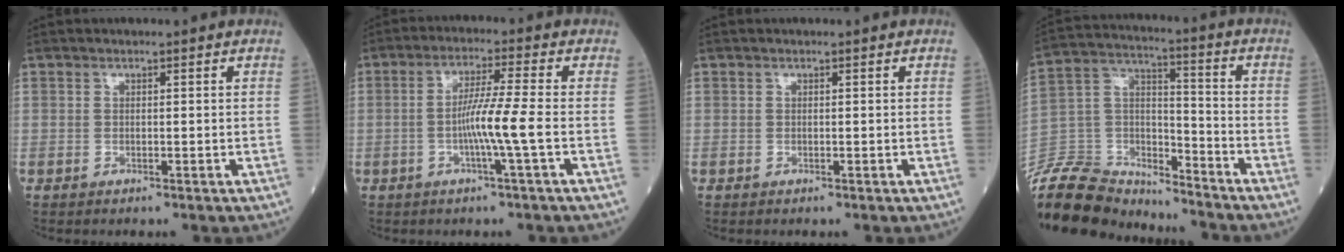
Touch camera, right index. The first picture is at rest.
{"total": 6.4, "force": [-1.5, -1.2, 6.1], "torque": [-0.117, 0.000, -0.030]}
{"total": 0.0}
{"total": 20.5, "force": [-19.1, 5.7, 4.6], "torque": [-0.129, 0.025, -0.330]}